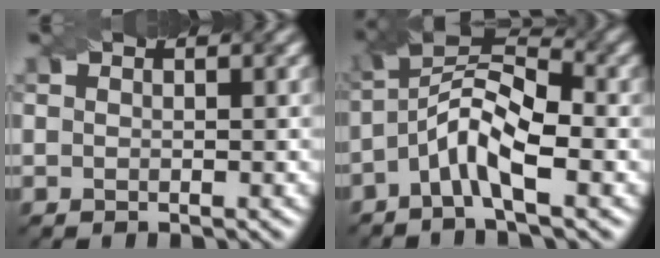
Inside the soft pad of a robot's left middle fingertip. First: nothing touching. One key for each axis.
{"total": 6.2, "fx": -2.1, "fy": 1.9, "fz": 5.5, "tx": -0.105, "ty": 0.018, "tz": -0.049}